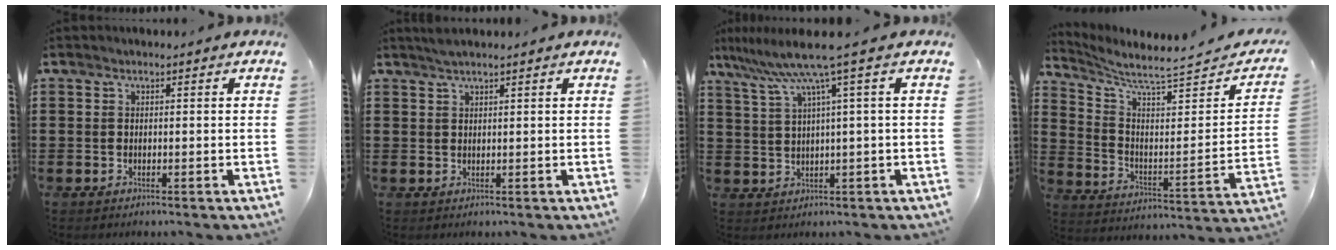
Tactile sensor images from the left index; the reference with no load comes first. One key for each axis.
{"total": 1.6, "fx": 1.3, "fy": 0.0, "fz": 0.8, "tx": -0.018, "ty": -0.001, "tz": 0.025}
{"total": 7.2, "fx": 3.2, "fy": -0.6, "fz": 6.4, "tx": -0.141, "ty": -0.019, "tz": 0.049}
{"total": 5.7, "fx": 5.0, "fy": 0.3, "fz": 2.7, "tx": -0.079, "ty": -0.046, "tz": 0.079}